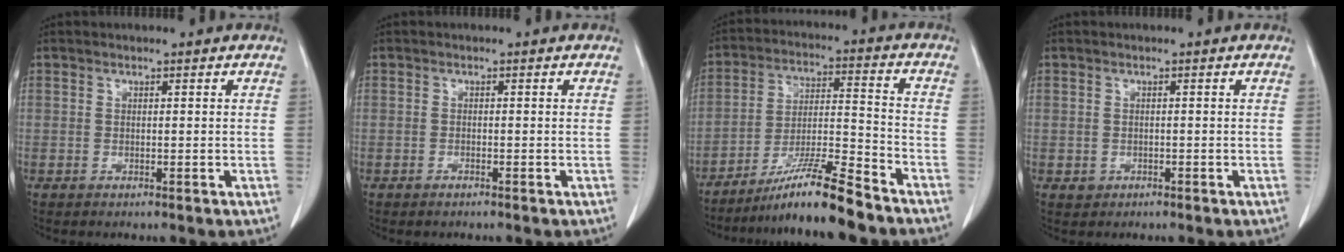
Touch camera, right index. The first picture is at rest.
{"total": 0.7, "force": [-0.6, 0.2, 0.3], "torque": [-0.012, -0.002, -0.008]}
{"total": 11.7, "force": [-9.4, -0.5, 6.9], "torque": [-0.124, -0.012, -0.167]}
{"total": 1.3, "force": [-0.5, 1.2, 0.1], "torque": [-0.003, 0.004, -0.006]}